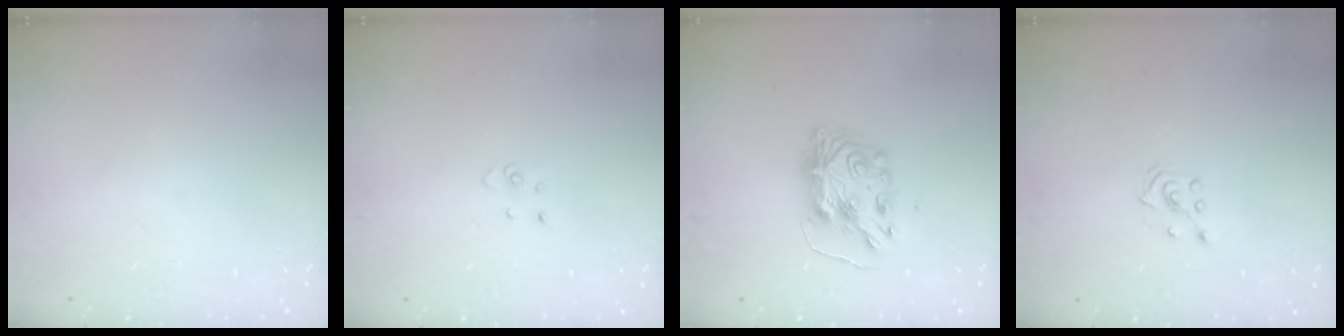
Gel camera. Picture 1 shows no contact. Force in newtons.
{"total": 2.9, "press": 2.9, "slide": 0.2}
{"total": 9.1, "press": 9.0, "slide": 0.9}
{"total": 2.8, "press": 2.7, "slide": 0.5}